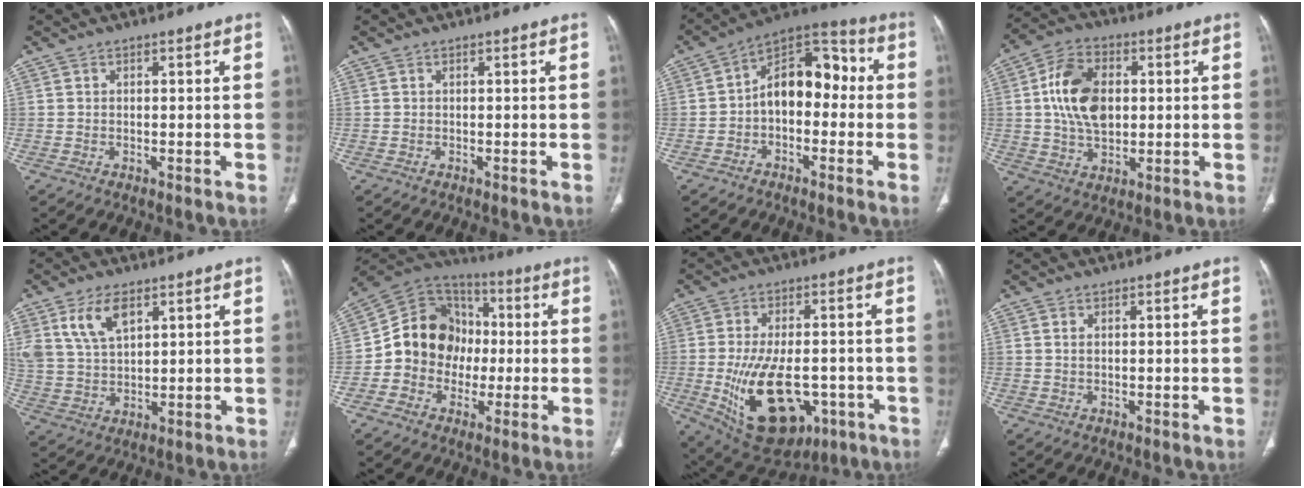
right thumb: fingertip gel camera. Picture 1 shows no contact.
{"total": 0.0}
{"total": 12.7, "force": [-0.8, 8.2, 9.7], "torque": [-0.110, 0.047, -0.030]}
{"total": 13.0, "force": [1.7, 8.6, 9.6], "torque": [-0.160, 0.005, 0.030]}
{"total": 9.2, "force": [4.7, 5.0, 6.1], "torque": [-0.112, -0.015, 0.102]}
{"total": 15.5, "force": [-1.3, 13.5, 7.6], "torque": [-0.090, 0.036, -0.031]}
{"total": 18.9, "force": [-5.1, 10.7, 14.8], "torque": [-0.245, 0.003, -0.050]}
{"total": 1.0, "force": [0.4, 0.5, 0.8], "torque": [-0.020, 0.004, 0.013]}